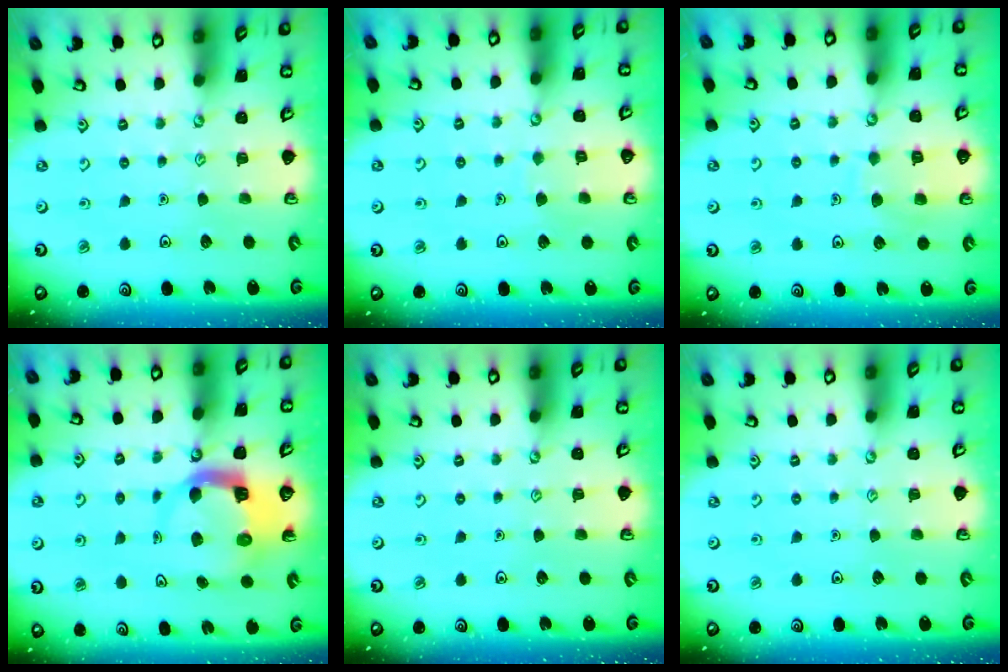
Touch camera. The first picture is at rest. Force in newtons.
{"total": 3.9, "press": 3.9, "slide": 0.4}
{"total": 7.3, "press": 7.2, "slide": 0.8}
{"total": 5.9, "press": 5.8, "slide": 1.0}
{"total": 0.0}
{"total": 0.0}